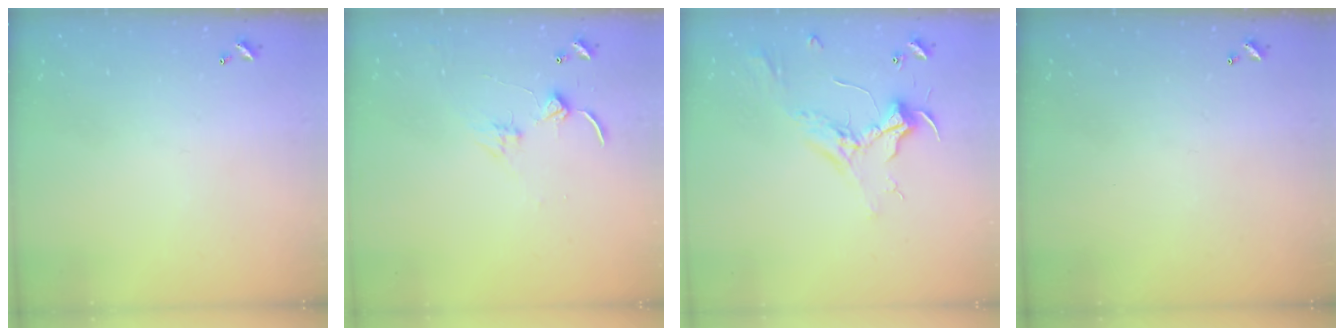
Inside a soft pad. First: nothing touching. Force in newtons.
{"total": 2.4, "press": 2.3, "slide": 0.4}
{"total": 2.4, "press": 2.3, "slide": 0.7}
{"total": 0.0}